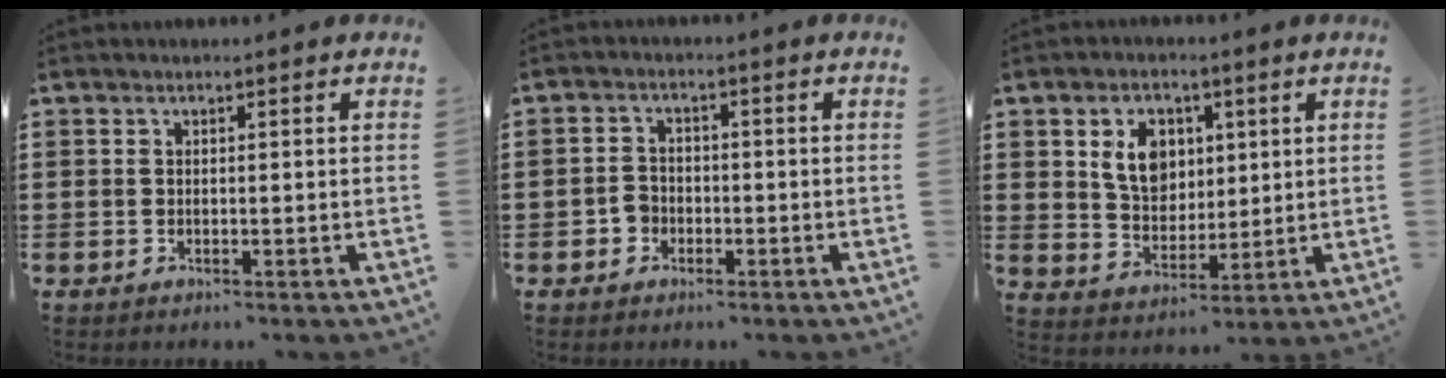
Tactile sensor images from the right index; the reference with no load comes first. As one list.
[{"total": 2.5, "force": [-1.3, 1.9, 0.9], "torque": [-0.022, 0.003, -0.027]}, {"total": 7.3, "force": [2.4, 5.6, 4.1], "torque": [-0.086, 0.014, 0.039]}]